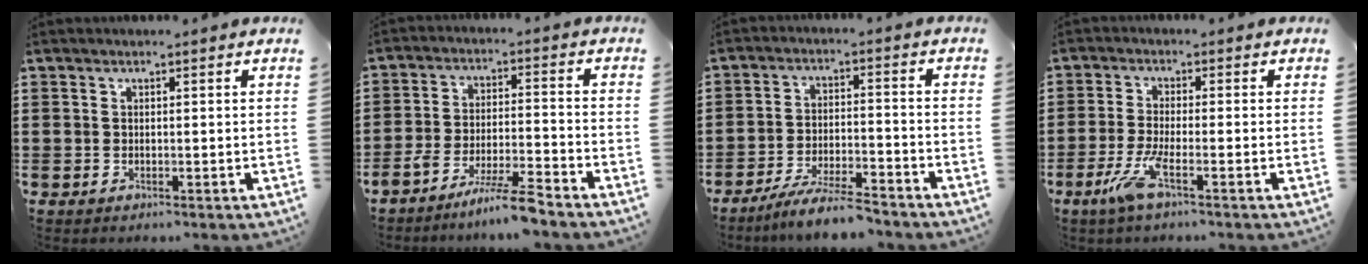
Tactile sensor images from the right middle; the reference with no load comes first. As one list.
[{"total": 6.9, "force": [-5.9, -0.2, 3.6], "torque": [-0.068, -0.009, -0.113]}, {"total": 6.3, "force": [-5.8, 0.0, 2.5], "torque": [-0.054, -0.011, -0.108]}, {"total": 5.5, "force": [-2.6, 0.6, 4.8], "torque": [-0.112, -0.018, -0.053]}]